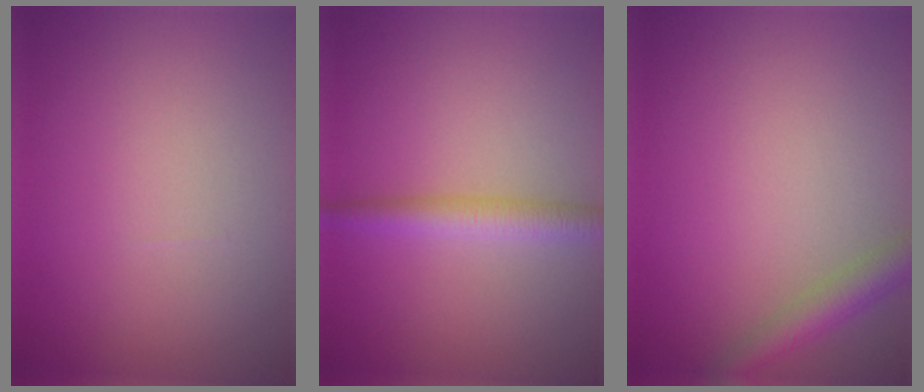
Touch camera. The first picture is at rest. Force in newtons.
{"total": 2.5, "press": 2.5, "slide": 0.1}
{"total": 2.8, "press": 2.8, "slide": 0.1}